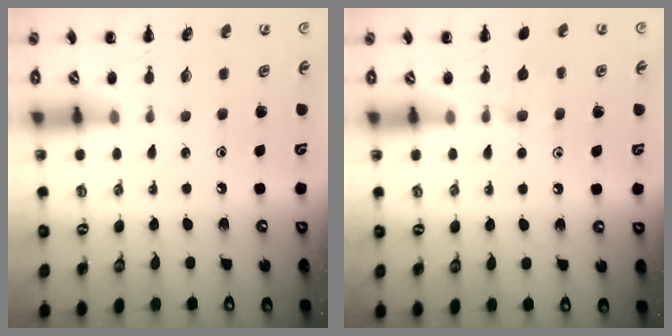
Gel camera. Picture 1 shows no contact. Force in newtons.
{"total": 7.1, "press": 6.8, "slide": 2.0}